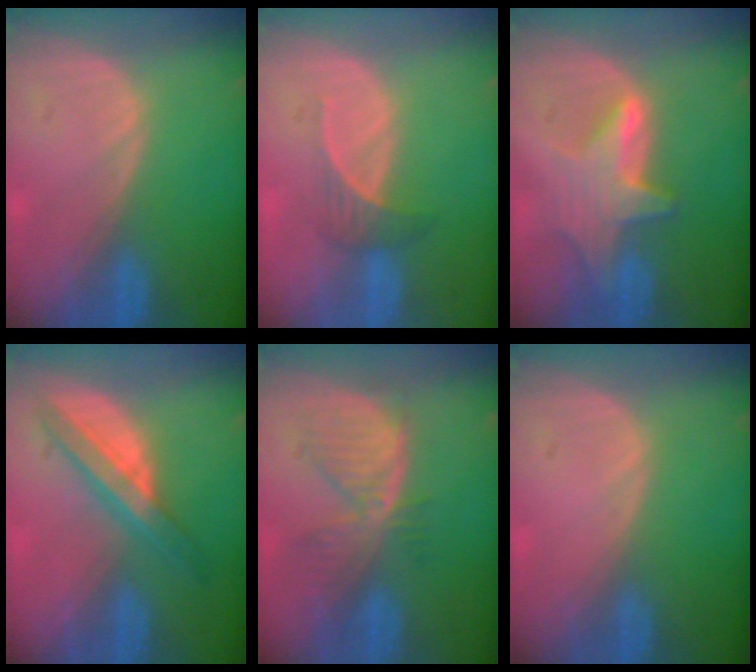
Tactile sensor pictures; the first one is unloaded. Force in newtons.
{"total": 2.8, "press": 2.7, "slide": 0.9}
{"total": 6.9, "press": 6.4, "slide": 2.6}
{"total": 5.9, "press": 5.9, "slide": 0.1}
{"total": 6.8, "press": 6.3, "slide": 2.6}
{"total": 0.0}